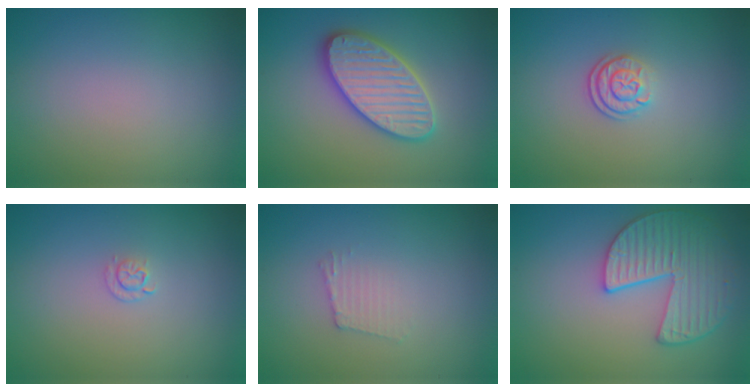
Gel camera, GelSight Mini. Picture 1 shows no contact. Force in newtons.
{"total": 5.8, "press": 5.8, "slide": 0.6}
{"total": 2.3, "press": 1.9, "slide": 1.4}
{"total": 0.9, "press": 0.6, "slide": 0.6}
{"total": 1.2, "press": 1.2, "slide": 0.2}
{"total": 4.9, "press": 4.7, "slide": 1.6}